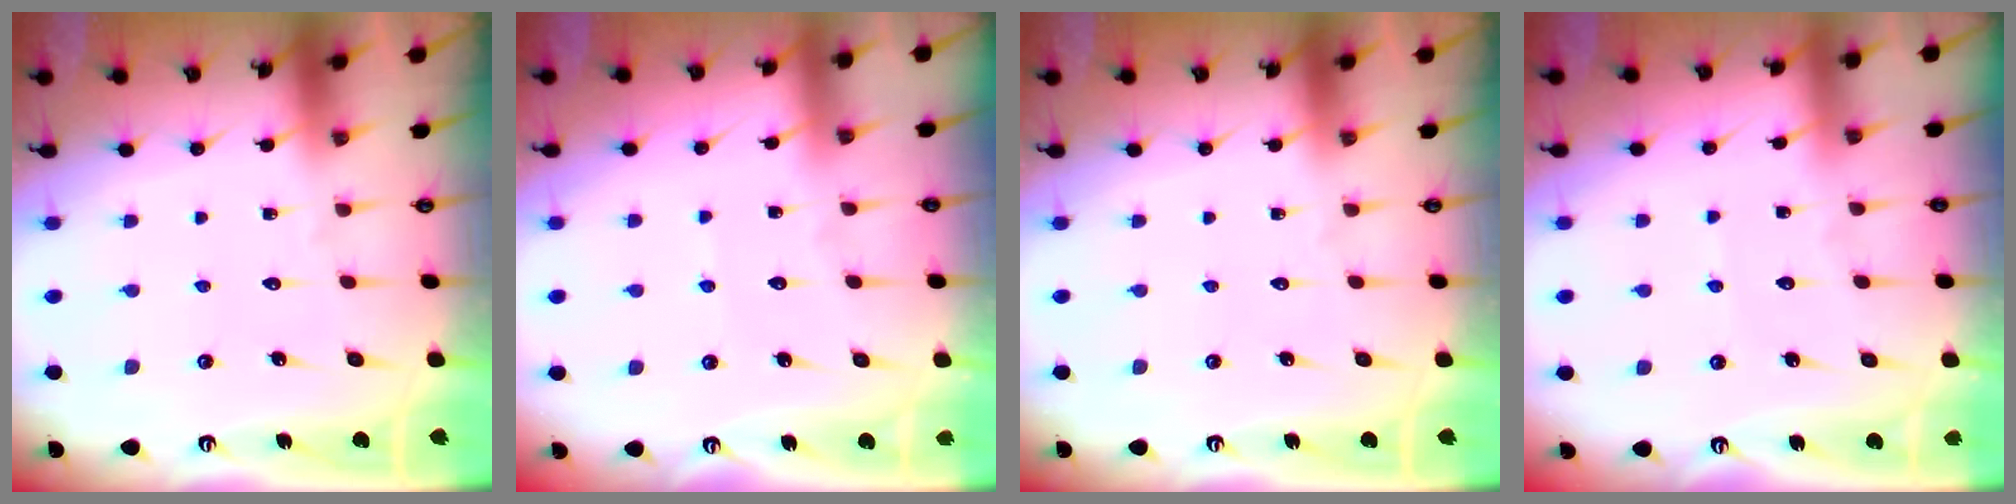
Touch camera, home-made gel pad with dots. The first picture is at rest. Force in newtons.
{"total": 3.8, "press": 3.8, "slide": 0.6}
{"total": 0.0}
{"total": 3.8, "press": 3.8, "slide": 0.6}